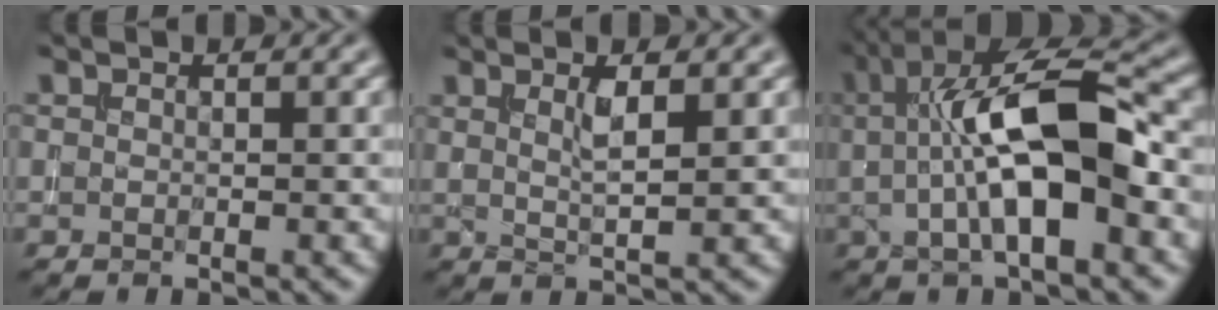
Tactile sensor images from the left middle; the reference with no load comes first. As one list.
[{"total": 2.4, "force": [1.1, 0.6, 2.1], "torque": [-0.029, 0.002, 0.017]}, {"total": 10.1, "force": [0.5, 3.3, 9.5], "torque": [-0.157, 0.019, 0.003]}]